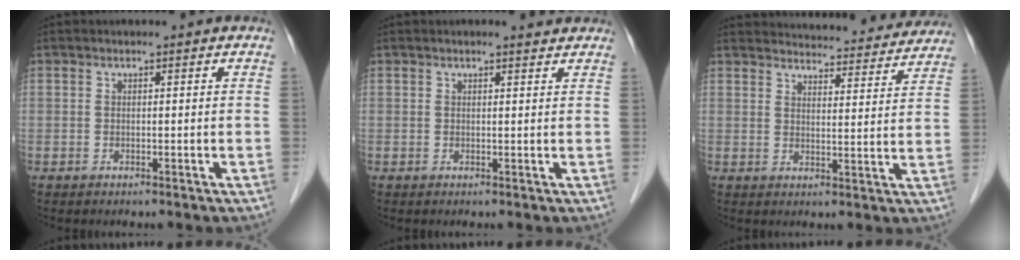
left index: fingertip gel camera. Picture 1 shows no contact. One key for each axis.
{"total": 1.9, "fx": 1.7, "fy": 0.3, "fz": 0.7, "tx": -0.017, "ty": 0.008, "tz": 0.020}
{"total": 21.3, "fx": 20.4, "fy": 4.0, "fz": 4.5, "tx": -0.053, "ty": -0.016, "tz": 0.244}